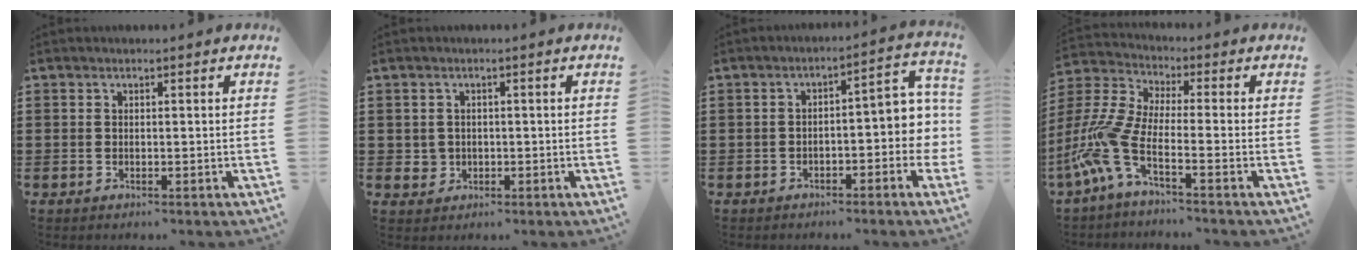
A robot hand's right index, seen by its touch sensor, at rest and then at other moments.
{"total": 1.6, "force": [-0.1, 1.6, 0.3], "torque": [-0.012, 0.005, -0.004]}
{"total": 4.9, "force": [-1.4, 2.2, 4.1], "torque": [-0.059, -0.018, -0.034]}
{"total": 7.9, "force": [-4.0, 2.8, 6.3], "torque": [-0.185, -0.030, -0.088]}